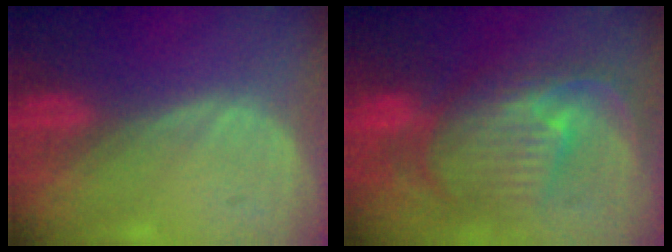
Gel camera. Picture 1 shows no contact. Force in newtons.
{"total": 11.1, "press": 9.7, "slide": 5.5}